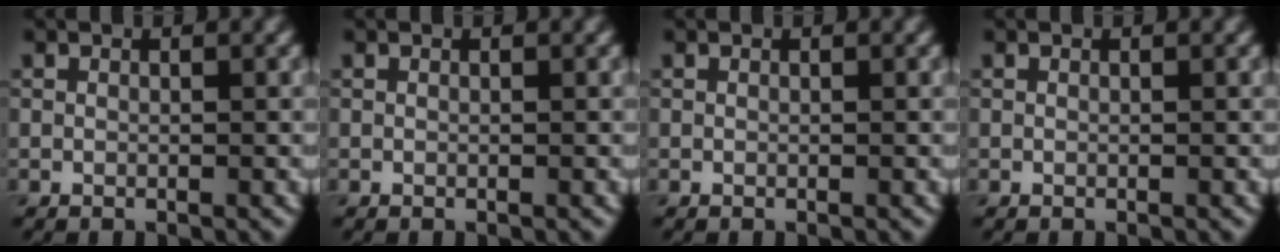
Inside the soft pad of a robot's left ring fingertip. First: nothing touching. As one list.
[{"total": 0.0}, {"total": 0.0}, {"total": 0.0}]